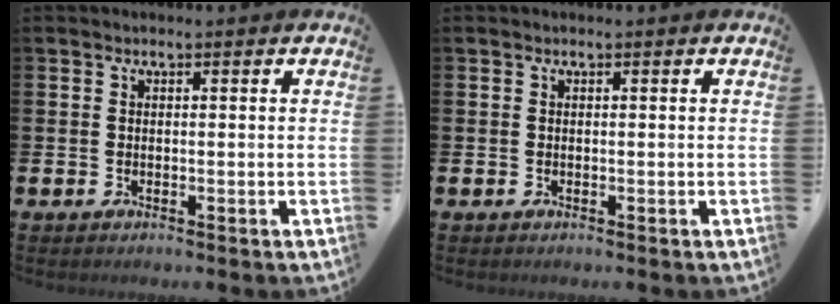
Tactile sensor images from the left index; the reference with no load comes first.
{"total": 0.0}